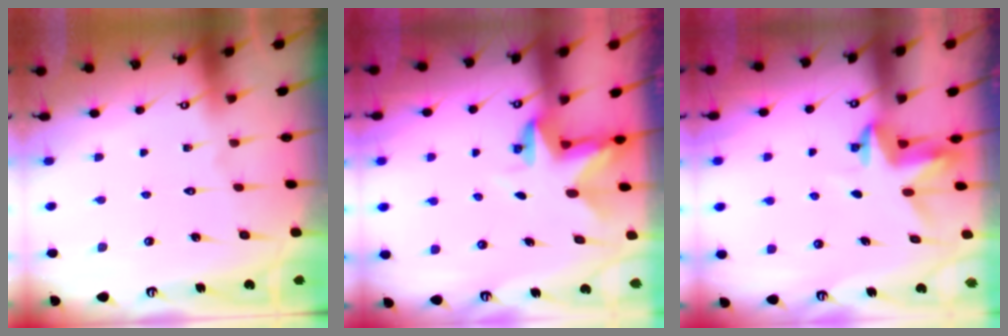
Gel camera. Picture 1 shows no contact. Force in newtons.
{"total": 2.8, "press": 2.8, "slide": 0.2}
{"total": 3.7, "press": 3.6, "slide": 0.3}